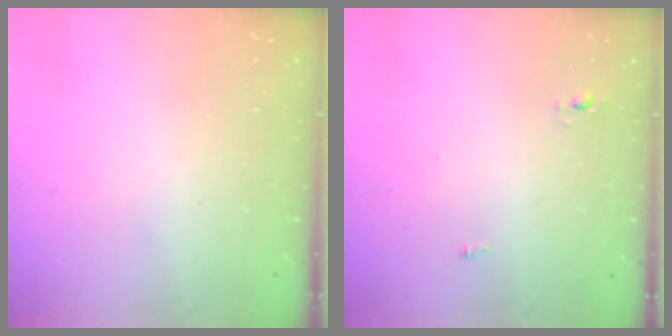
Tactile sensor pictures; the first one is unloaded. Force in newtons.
{"total": 2.4, "press": 2.2, "slide": 1.0}